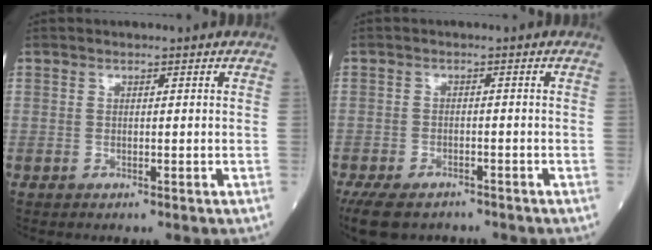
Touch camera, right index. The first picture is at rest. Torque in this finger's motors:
{"motor_torque": [0.22, -0.17, 0.10, 0.06]}